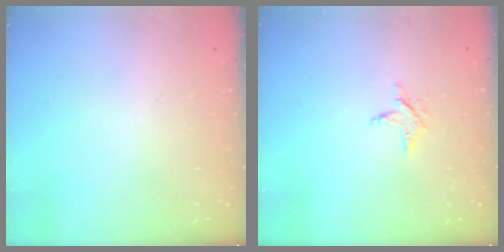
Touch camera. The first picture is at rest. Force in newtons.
{"total": 2.5, "press": 2.5, "slide": 0.3}